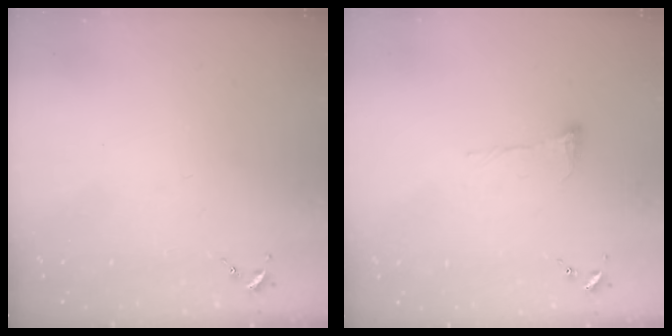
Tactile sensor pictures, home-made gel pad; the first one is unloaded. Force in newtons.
{"total": 6.9, "press": 6.9, "slide": 0.1}